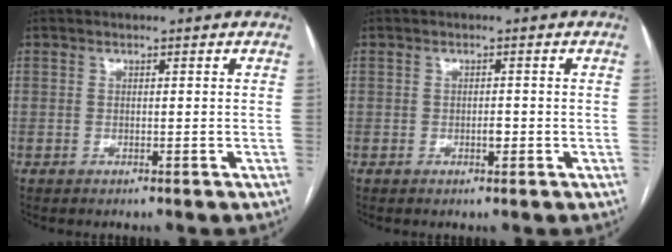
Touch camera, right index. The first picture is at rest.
{"total": 1.2, "force": [-0.4, 0.6, 1.0], "torque": [-0.016, 0.001, -0.005]}